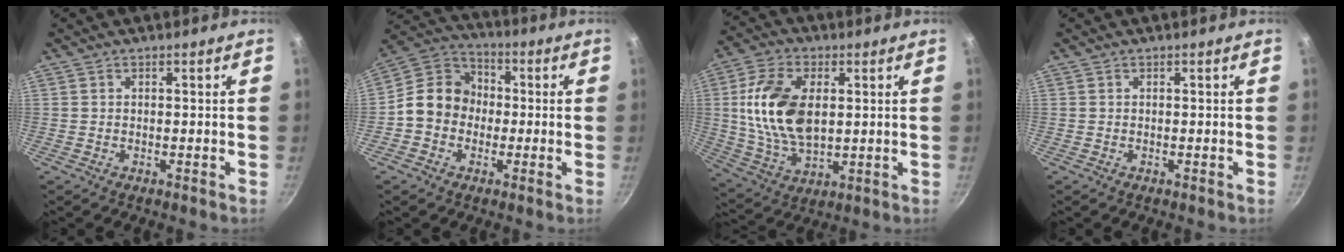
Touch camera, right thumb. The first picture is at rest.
{"total": 11.0, "force": [-1.2, 9.6, 5.3], "torque": [-0.054, 0.035, -0.045]}
{"total": 16.1, "force": [2.4, 9.6, 12.7], "torque": [-0.227, -0.006, 0.049]}
{"total": 0.0}